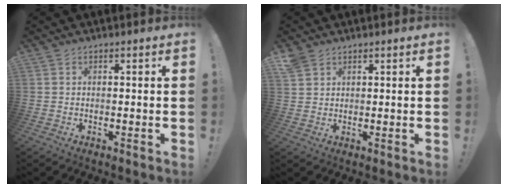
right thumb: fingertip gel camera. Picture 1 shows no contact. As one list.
[{"total": 3.3, "force": [2.6, 1.5, 1.3], "torque": [-0.031, -0.010, 0.051]}]